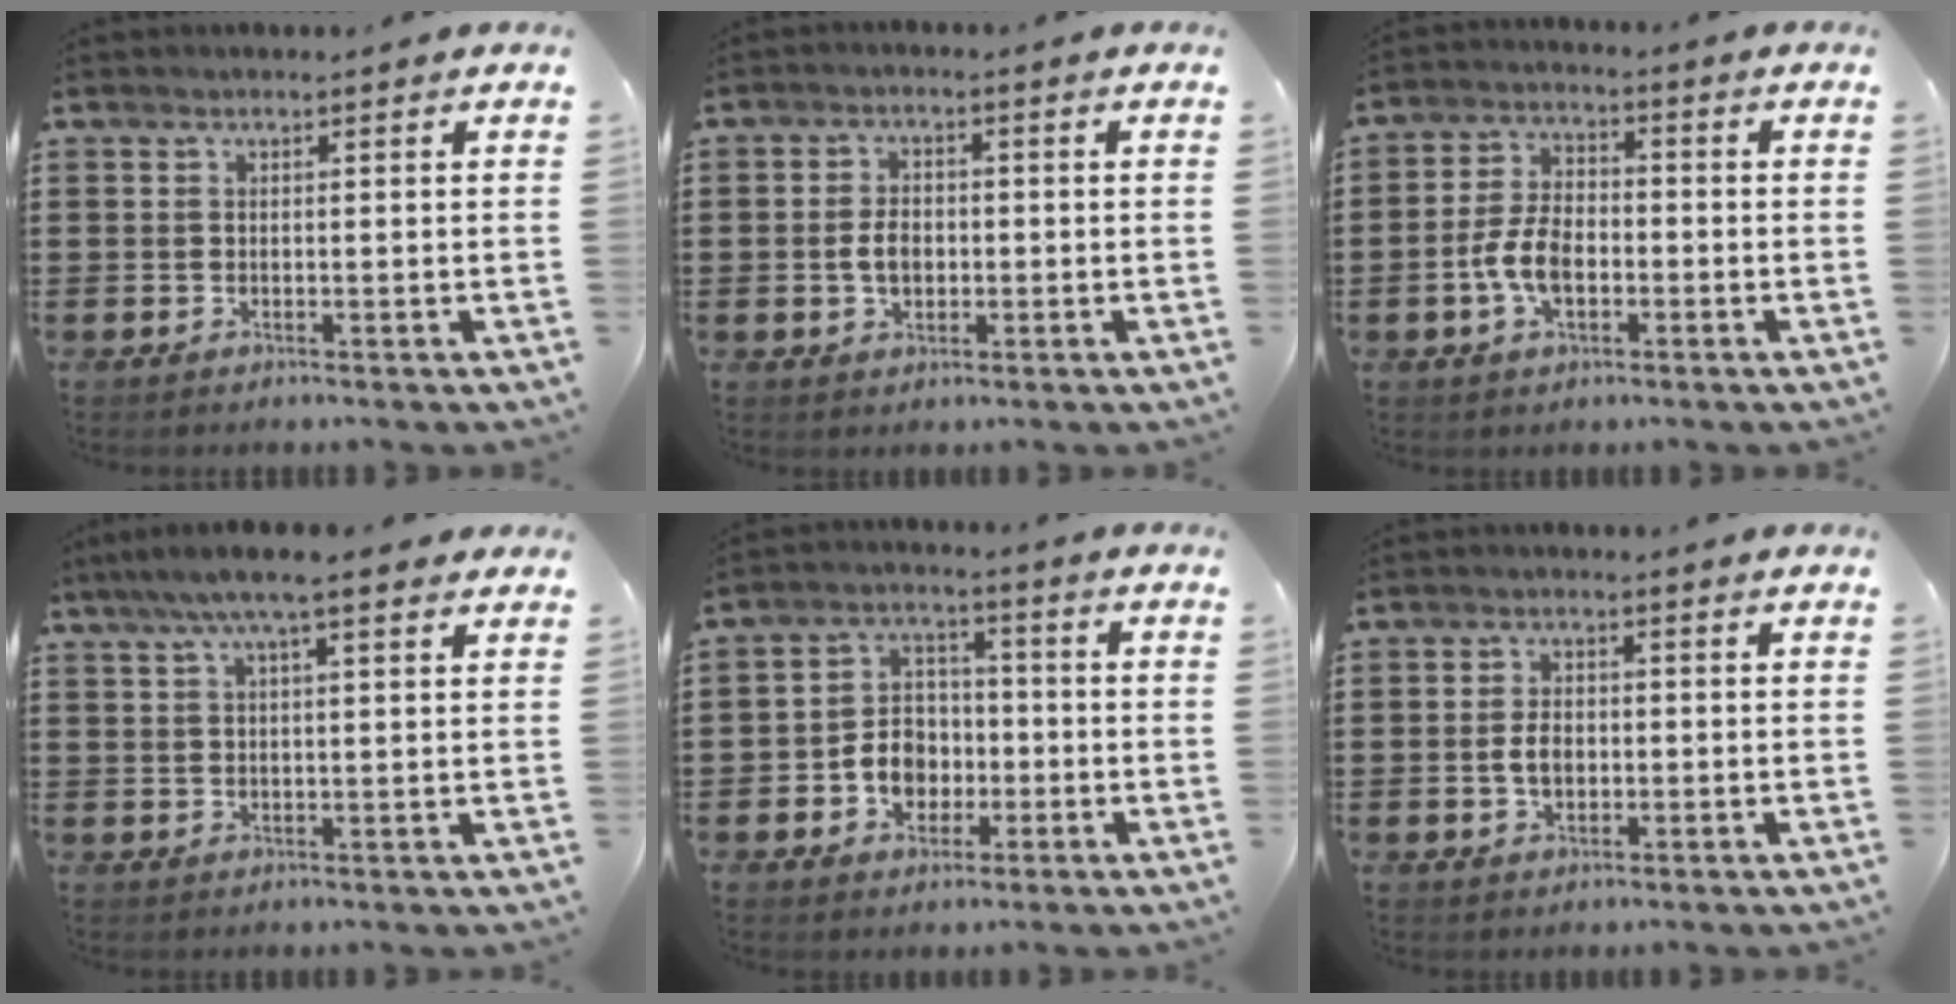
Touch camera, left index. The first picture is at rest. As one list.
[{"total": 3.8, "force": [-0.5, 2.5, 2.9], "torque": [-0.064, 0.003, -0.011]}, {"total": 6.9, "force": [-2.0, 3.9, 5.3], "torque": [-0.126, 0.002, -0.043]}, {"total": 6.3, "force": [4.2, 1.1, 4.5], "torque": [-0.097, 0.005, 0.073]}, {"total": 6.1, "force": [-2.0, 5.2, 2.5], "torque": [-0.063, 0.019, -0.038]}, {"total": 2.9, "force": [-0.2, 1.8, 2.3], "torque": [-0.052, 0.002, -0.007]}]